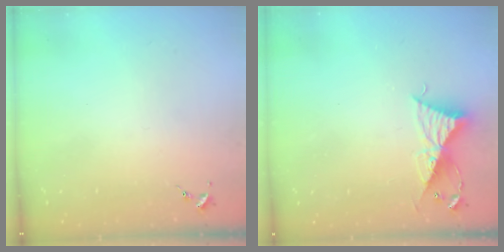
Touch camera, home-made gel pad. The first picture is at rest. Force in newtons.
{"total": 9.3, "press": 9.3, "slide": 0.7}